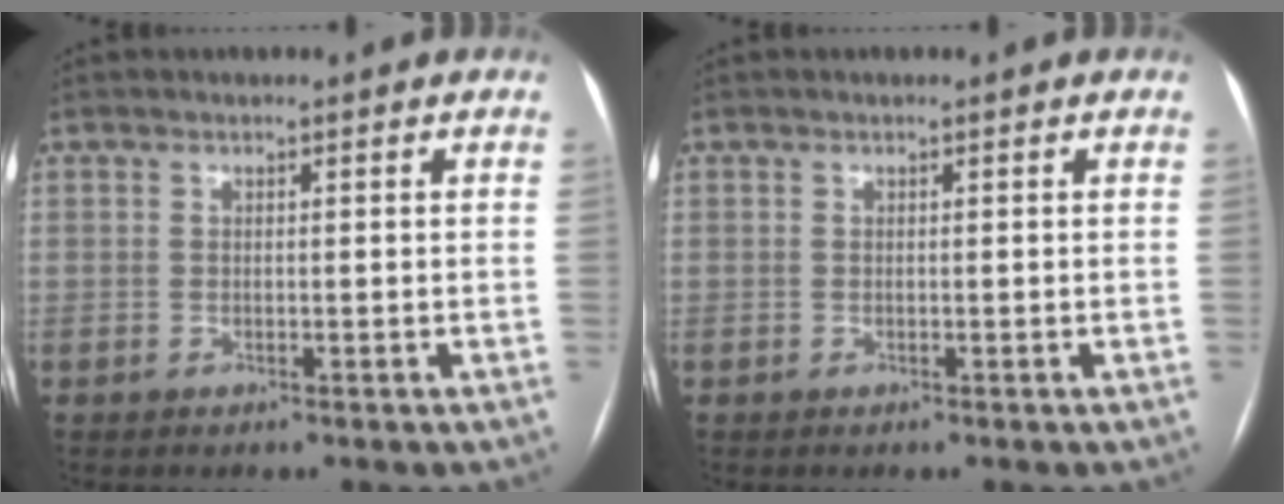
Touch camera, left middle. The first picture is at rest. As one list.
[{"total": 0.0}]